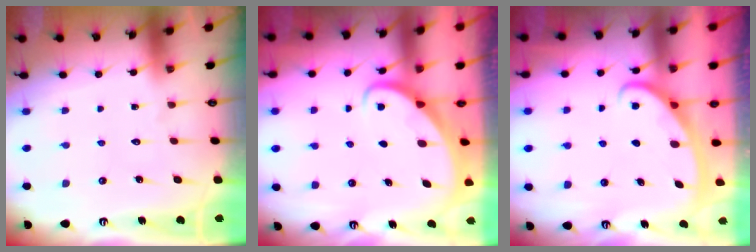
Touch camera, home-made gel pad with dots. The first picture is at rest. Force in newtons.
{"total": 2.2, "press": 2.2, "slide": 0.2}
{"total": 3.0, "press": 2.9, "slide": 0.4}